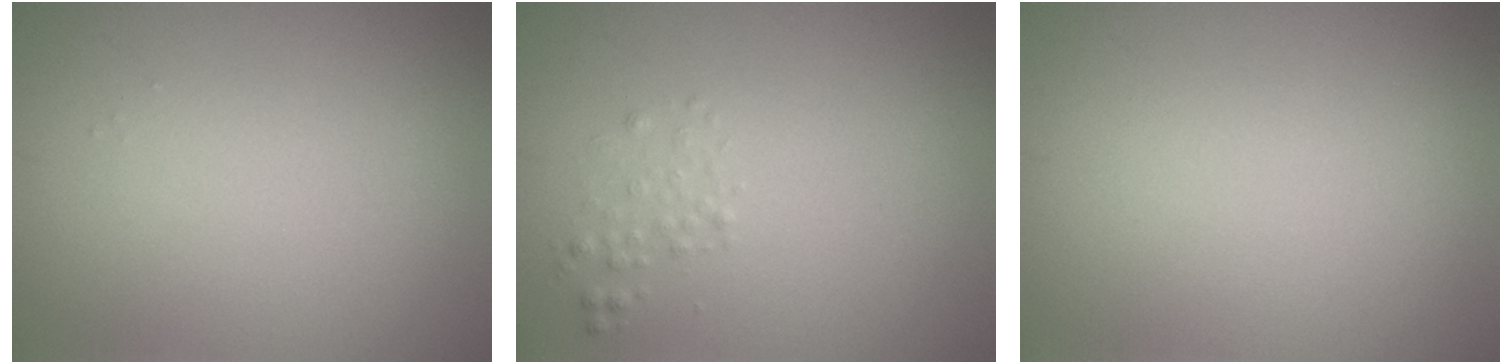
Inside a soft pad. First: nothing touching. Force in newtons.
{"total": 1.0, "press": 1.0, "slide": 0.1}
{"total": 0.0}